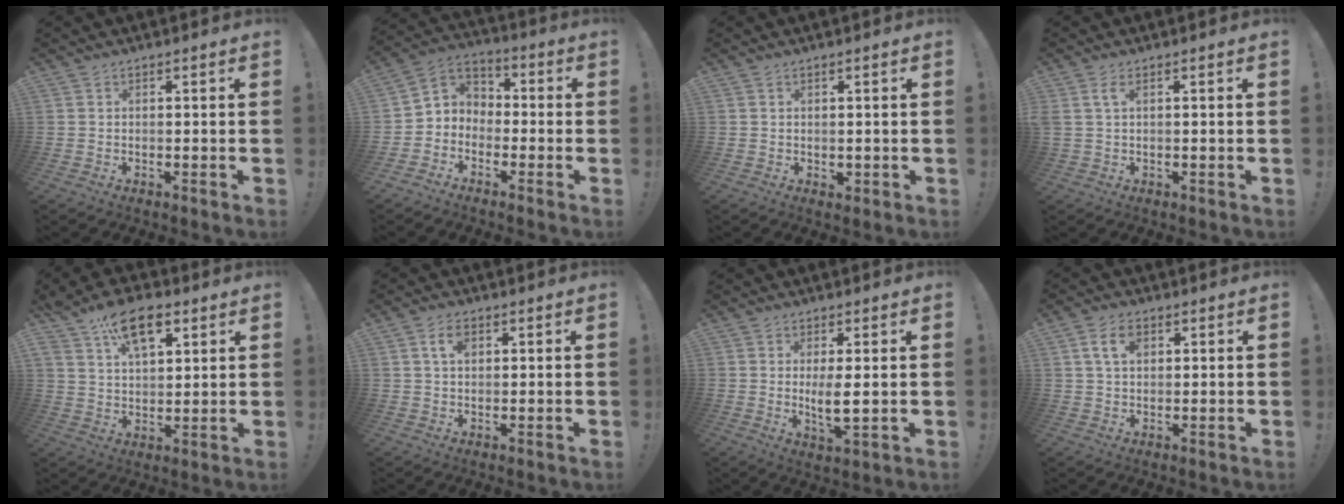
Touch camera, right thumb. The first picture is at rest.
{"total": 5.9, "force": [-3.5, 4.7, 0.7], "torque": [-0.016, 0.020, -0.059]}
{"total": 1.1, "force": [0.6, 0.9, 0.5], "torque": [-0.007, 0.000, 0.011]}
{"total": 2.4, "force": [0.7, 0.5, 2.3], "torque": [-0.050, 0.004, 0.014]}
{"total": 13.2, "force": [7.4, 7.2, 8.3], "torque": [-0.129, -0.024, 0.133]}
{"total": 4.4, "force": [1.5, 2.4, 3.3], "torque": [-0.053, 0.001, 0.023]}
{"total": 5.8, "force": [0.7, 1.4, 5.6], "torque": [-0.106, -0.017, 0.011]}
{"total": 6.1, "force": [2.0, 3.6, 4.4], "torque": [-0.075, 0.005, 0.037]}